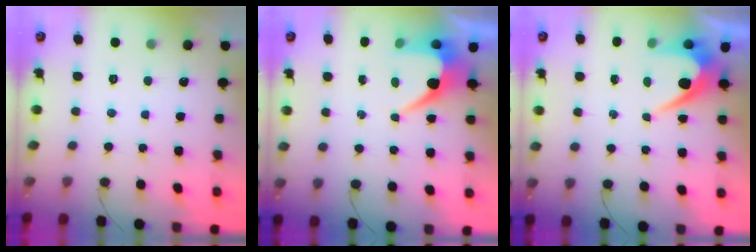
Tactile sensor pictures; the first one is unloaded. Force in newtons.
{"total": 6.7, "press": 6.7, "slide": 0.3}
{"total": 6.0, "press": 6.0, "slide": 0.4}